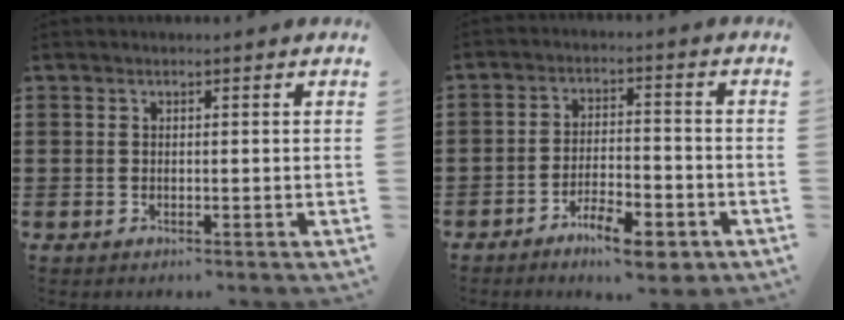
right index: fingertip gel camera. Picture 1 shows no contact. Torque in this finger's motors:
{"motor_torque": [1.20, 0.94, 0.54, 0.03]}